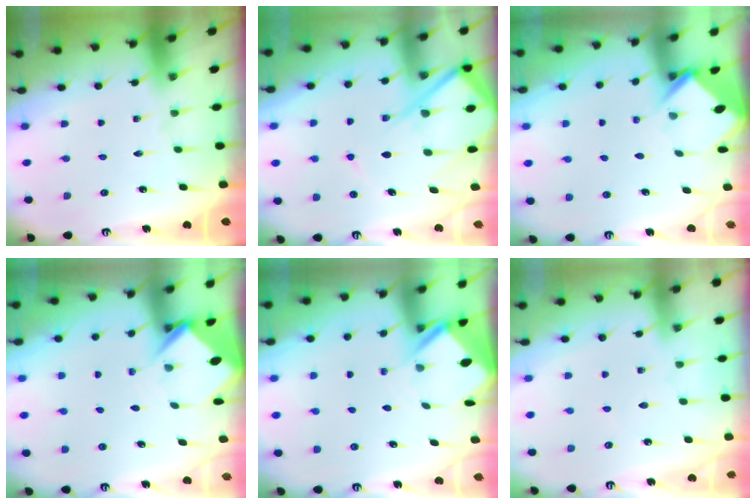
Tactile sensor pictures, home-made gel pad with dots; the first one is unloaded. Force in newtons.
{"total": 13.2, "press": 13.2, "slide": 1.4}
{"total": 3.8, "press": 3.7, "slide": 0.3}
{"total": 3.8, "press": 3.8, "slide": 0.2}
{"total": 3.1, "press": 3.1, "slide": 0.3}
{"total": 2.6, "press": 2.6, "slide": 0.4}